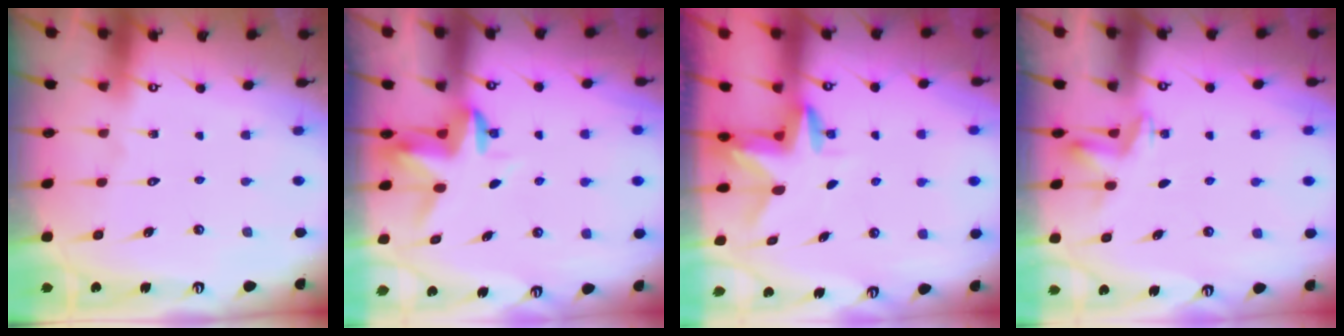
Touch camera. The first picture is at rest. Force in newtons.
{"total": 3.3, "press": 3.3, "slide": 0.2}
{"total": 3.1, "press": 3.1, "slide": 0.2}
{"total": 2.8, "press": 2.7, "slide": 0.9}